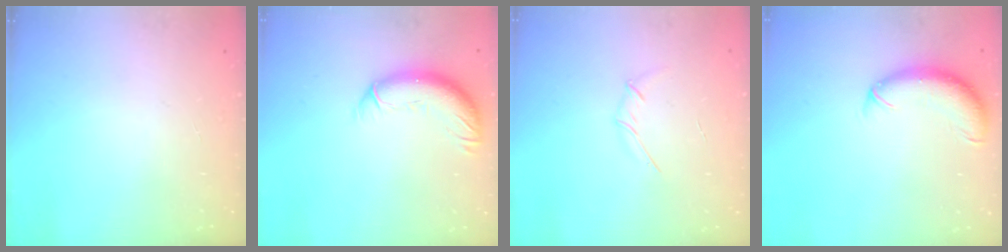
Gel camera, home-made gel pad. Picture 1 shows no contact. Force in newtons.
{"total": 11.7, "press": 11.5, "slide": 2.1}
{"total": 3.3, "press": 3.2, "slide": 0.9}
{"total": 11.5, "press": 11.2, "slide": 2.6}